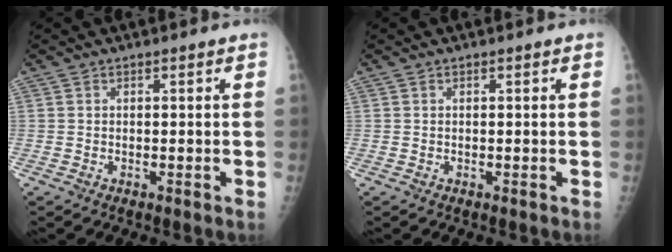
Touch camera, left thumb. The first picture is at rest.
{"total": 0.0}